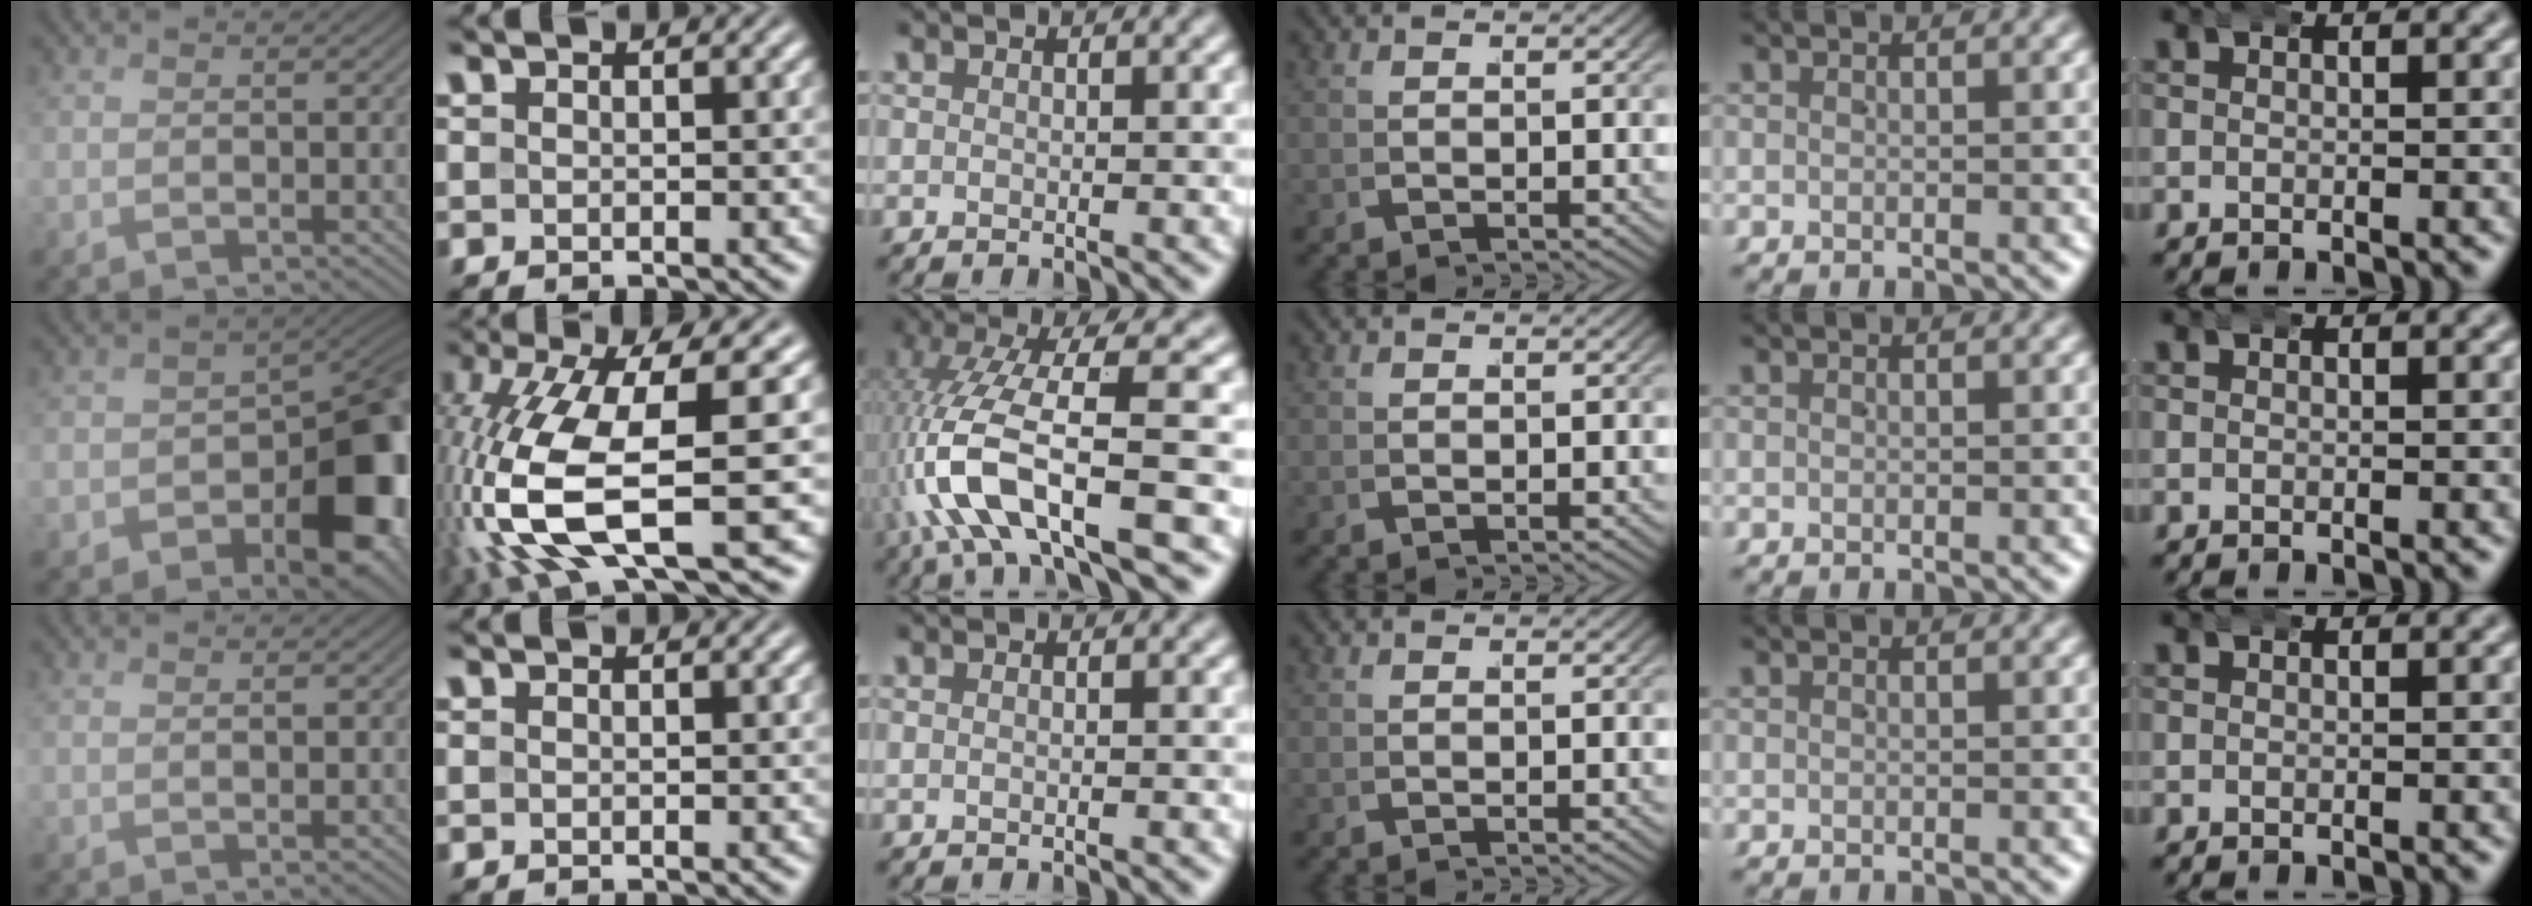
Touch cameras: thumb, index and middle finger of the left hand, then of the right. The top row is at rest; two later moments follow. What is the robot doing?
{"motion": "wrap", "object": "arm wrap"}